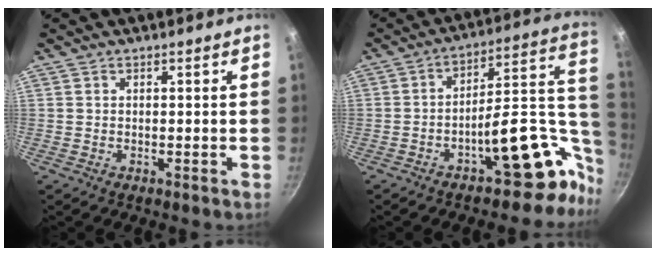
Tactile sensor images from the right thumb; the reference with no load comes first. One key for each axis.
{"total": 20.1, "fx": -6.9, "fy": 10.0, "fz": 16.0, "tx": -0.135, "ty": 0.061, "tz": -0.099}